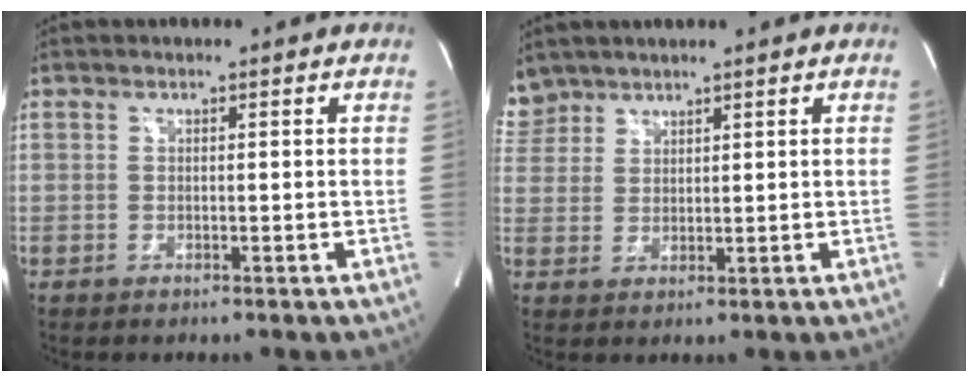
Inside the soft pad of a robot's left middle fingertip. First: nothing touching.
{"total": 4.5, "force": [3.9, 2.2, -0.3], "torque": [0.005, 0.013, 0.085]}